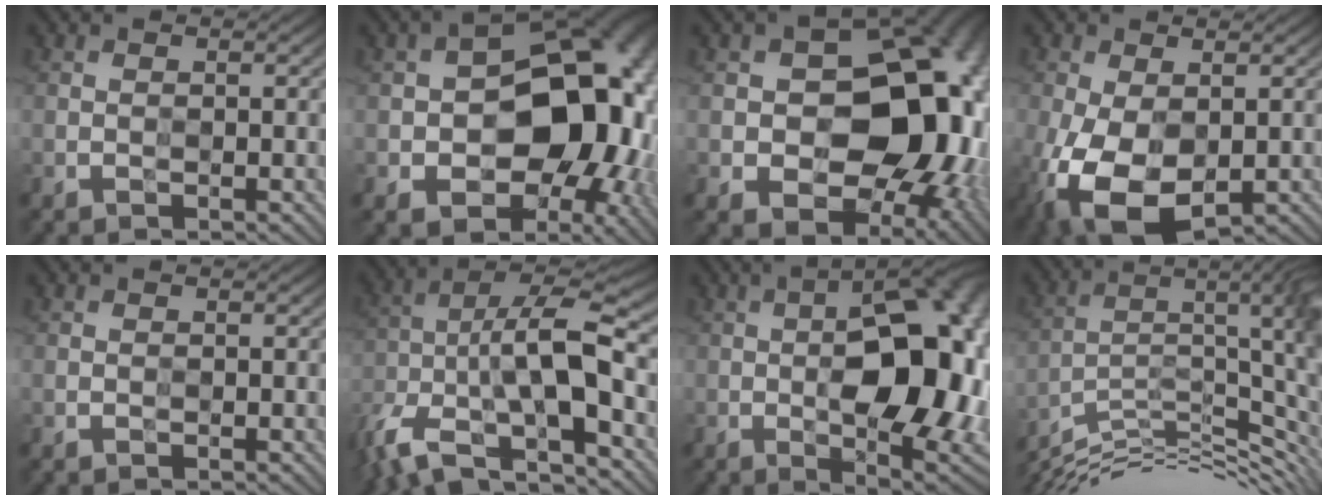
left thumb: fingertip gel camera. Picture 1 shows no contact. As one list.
[{"total": 19.7, "force": [-1.8, 12.9, 14.7], "torque": [-0.168, -0.019, -0.029]}, {"total": 18.9, "force": [-0.2, 13.2, 13.6], "torque": [-0.145, -0.015, 0.009]}, {"total": 10.6, "force": [-3.1, 5.9, 8.3], "torque": [-0.198, -0.029, -0.051]}, {"total": 0.0}, {"total": 16.1, "force": [-6.9, 5.8, 13.4], "torque": [-0.269, -0.010, -0.130]}, {"total": 19.1, "force": [-0.3, 8.7, 17.0], "torque": [-0.207, 0.020, -0.025]}, {"total": 13.6, "force": [-7.3, 3.0, 11.1], "torque": [-0.188, -0.005, -0.131]}]